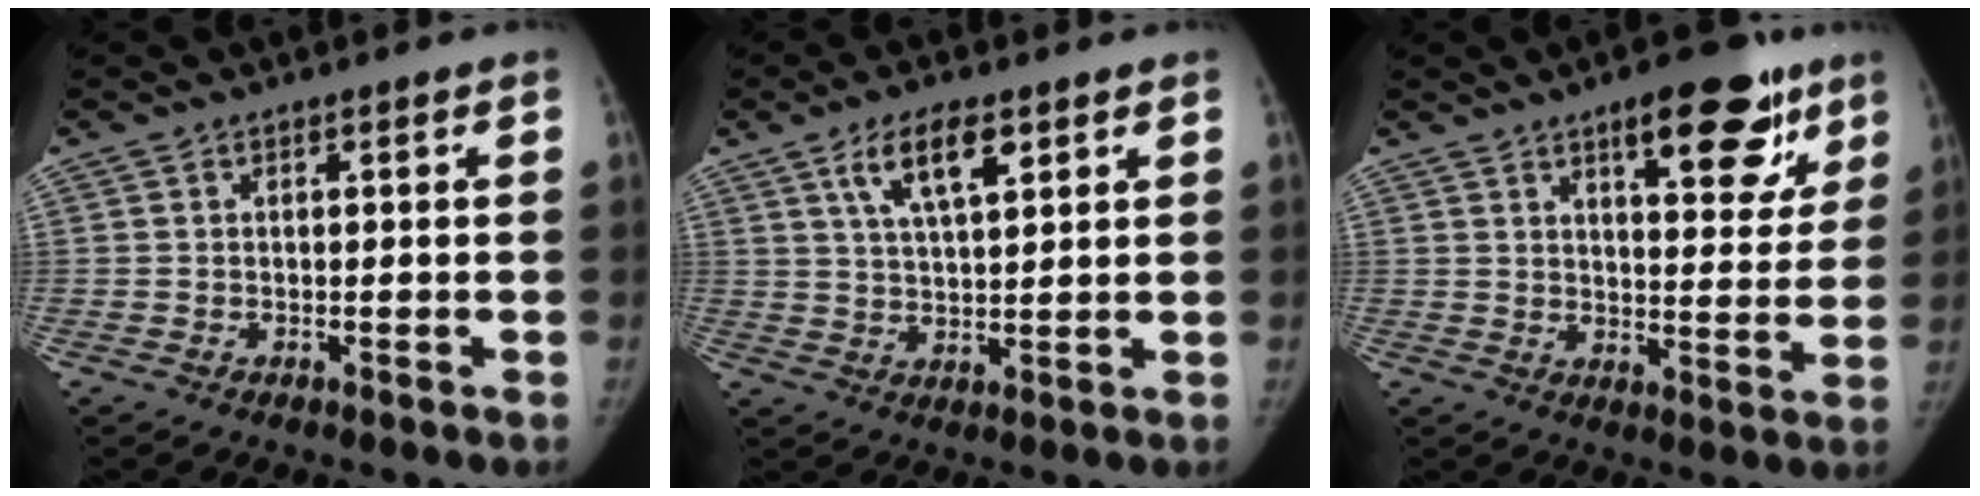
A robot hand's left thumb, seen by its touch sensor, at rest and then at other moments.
{"total": 8.0, "force": [4.2, 2.9, 6.2], "torque": [-0.102, -0.014, 0.079]}
{"total": 14.7, "force": [8.5, 5.6, 10.6], "torque": [-0.095, -0.032, 0.116]}